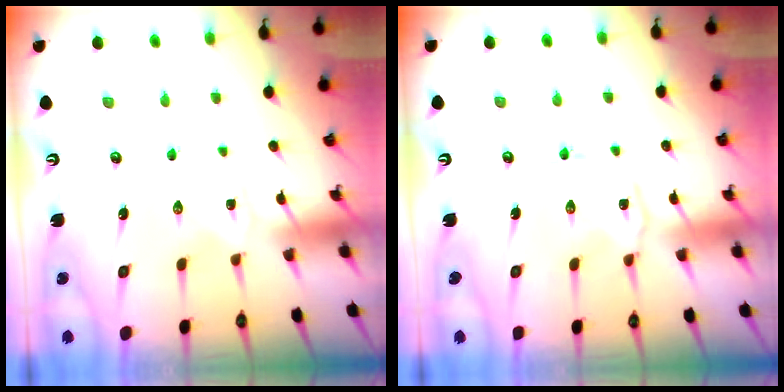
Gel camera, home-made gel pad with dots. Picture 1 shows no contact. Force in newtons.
{"total": 1.7, "press": 1.7, "slide": 0.5}